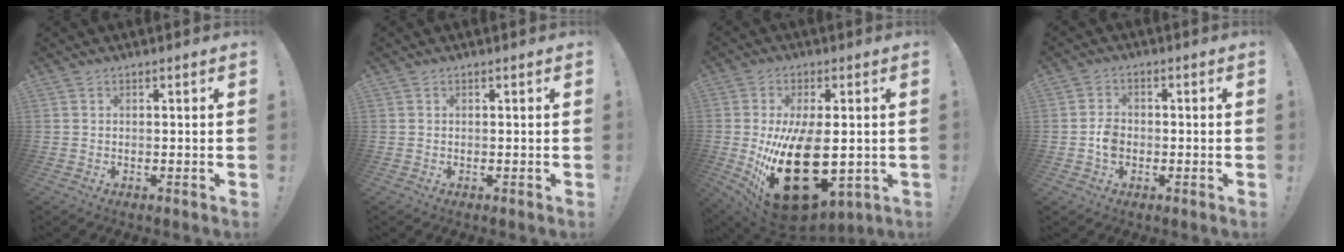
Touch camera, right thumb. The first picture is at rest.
{"total": 0.0}
{"total": 25.9, "force": [-2.8, 13.7, 21.8], "torque": [-0.389, -0.014, -0.019]}
{"total": 4.2, "force": [-1.4, 3.1, 2.4], "torque": [-0.033, 0.004, -0.026]}